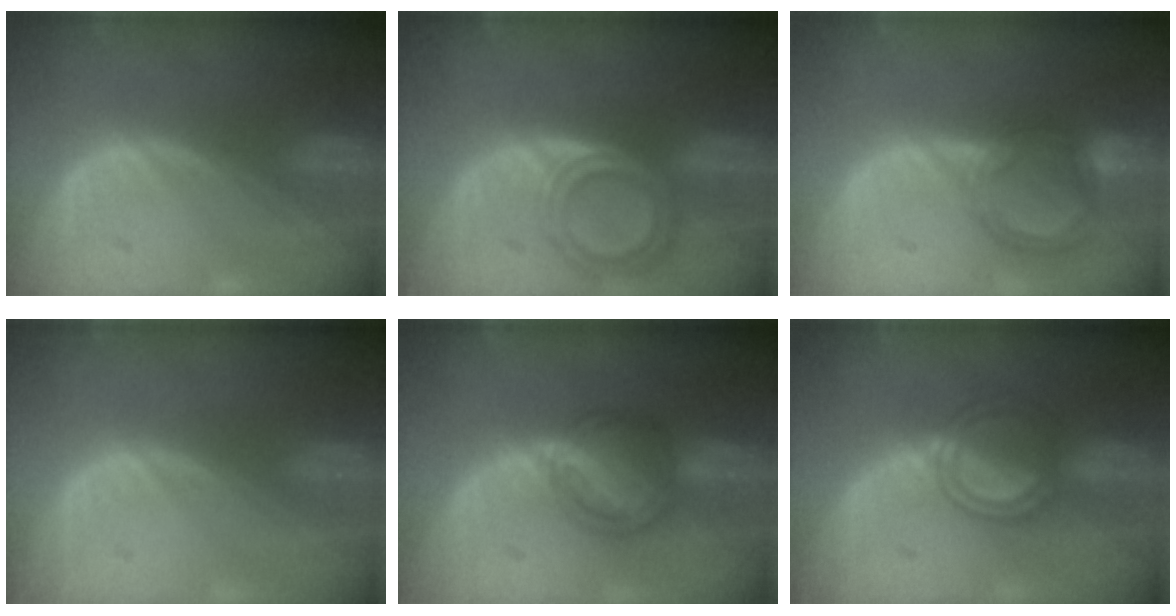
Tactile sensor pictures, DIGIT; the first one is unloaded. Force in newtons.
{"total": 6.3, "press": 5.6, "slide": 2.9}
{"total": 6.5, "press": 5.8, "slide": 2.9}
{"total": 0.0}
{"total": 6.2, "press": 6.1, "slide": 1.3}
{"total": 5.1, "press": 4.6, "slide": 2.1}